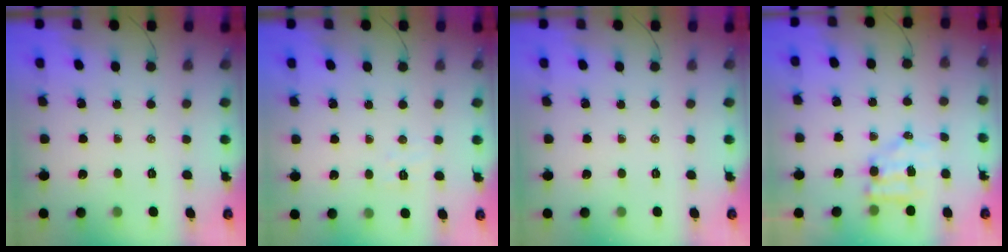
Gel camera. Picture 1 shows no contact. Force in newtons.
{"total": 3.3, "press": 3.2, "slide": 0.8}
{"total": 0.0}
{"total": 5.1, "press": 5.0, "slide": 0.8}